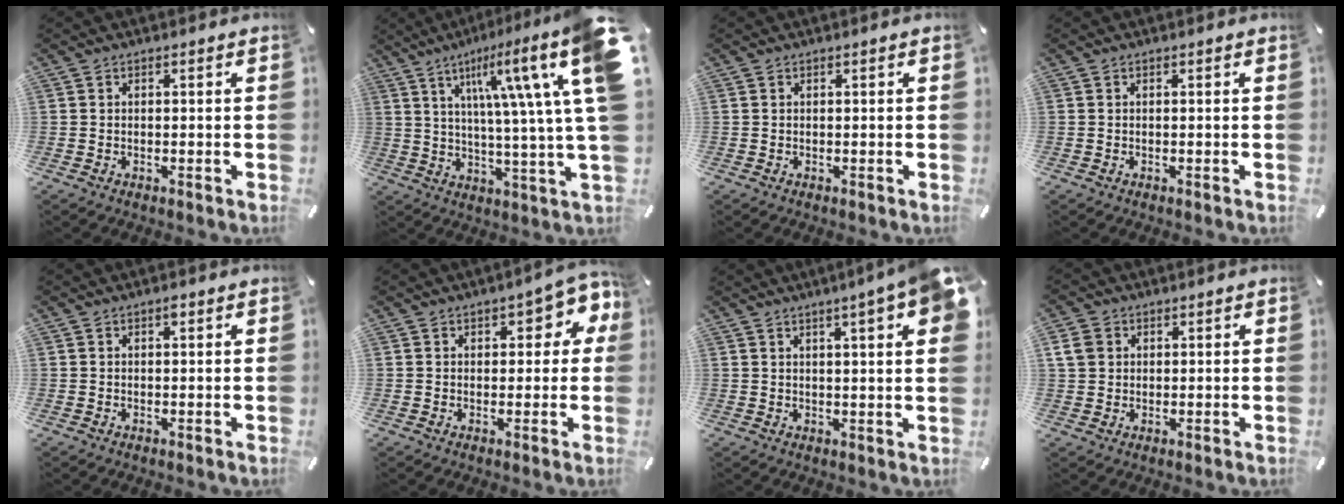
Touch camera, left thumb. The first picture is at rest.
{"total": 20.2, "force": [7.8, 2.8, 18.4], "torque": [-0.269, -0.050, 0.104]}
{"total": 0.0}
{"total": 0.0}
{"total": 0.7, "force": [0.4, 0.3, 0.6], "torque": [-0.011, 0.003, 0.006]}
{"total": 7.3, "force": [2.9, 4.0, 5.3], "torque": [-0.060, -0.010, 0.044]}
{"total": 8.6, "force": [4.3, 1.2, 7.3], "torque": [-0.110, -0.019, 0.071]}
{"total": 4.2, "force": [1.2, 3.8, 1.1], "torque": [-0.029, 0.003, 0.020]}